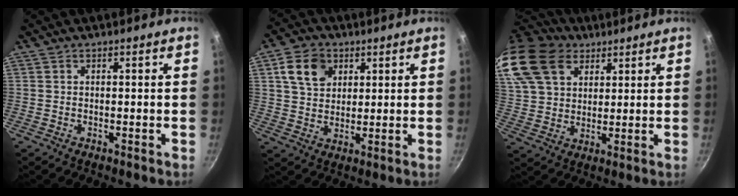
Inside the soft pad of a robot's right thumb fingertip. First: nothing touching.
{"total": 8.7, "force": [3.4, 6.5, 4.7], "torque": [-0.061, -0.001, 0.058]}
{"total": 17.2, "force": [10.7, 11.2, 7.5], "torque": [-0.141, -0.014, 0.205]}